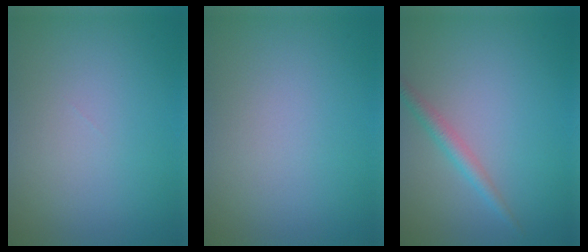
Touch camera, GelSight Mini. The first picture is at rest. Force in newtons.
{"total": 0.0}
{"total": 1.8, "press": 1.8, "slide": 0.0}